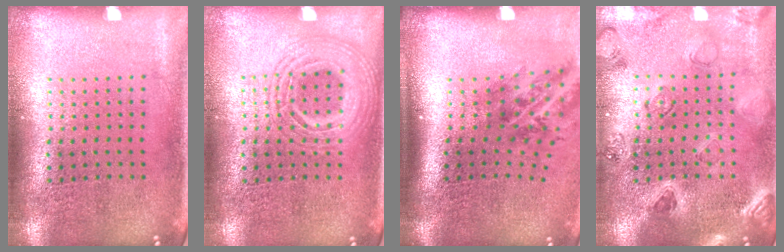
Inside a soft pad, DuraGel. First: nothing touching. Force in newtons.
{"total": 2.7, "press": 2.7, "slide": 0.4}
{"total": 1.7, "press": 1.1, "slide": 1.3}
{"total": 1.1, "press": 1.1, "slide": 0.3}